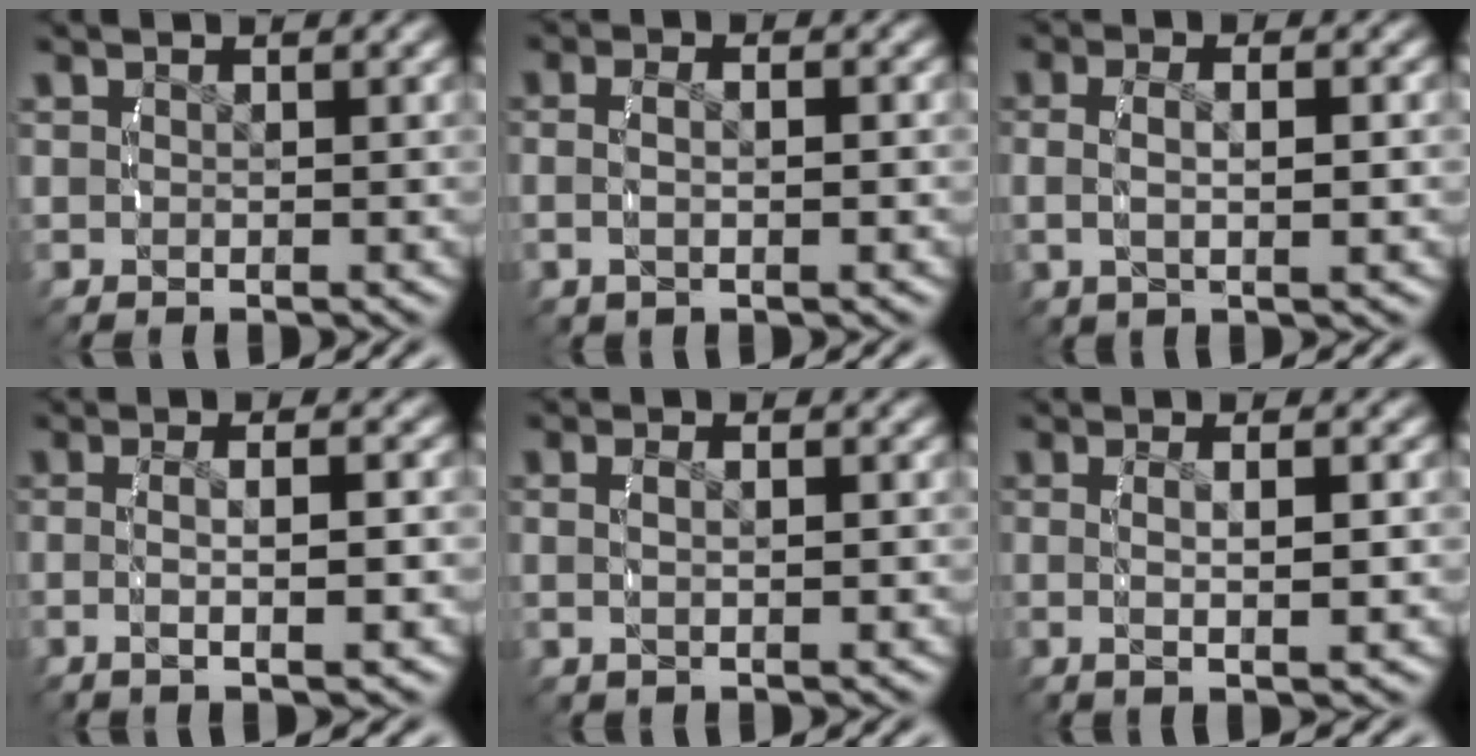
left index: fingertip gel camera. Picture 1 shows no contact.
{"total": 2.5, "force": [-0.2, 0.9, 2.3], "torque": [-0.050, -0.001, -0.004]}
{"total": 3.5, "force": [0.3, 1.2, 3.3], "torque": [-0.063, 0.001, 0.006]}
{"total": 3.4, "force": [-0.7, 0.3, 3.3], "torque": [-0.066, 0.000, -0.010]}
{"total": 1.9, "force": [0.0, 0.5, 1.8], "torque": [-0.035, 0.002, 0.001]}
{"total": 3.3, "force": [-0.1, 0.3, 3.3], "torque": [-0.062, 0.001, 0.002]}